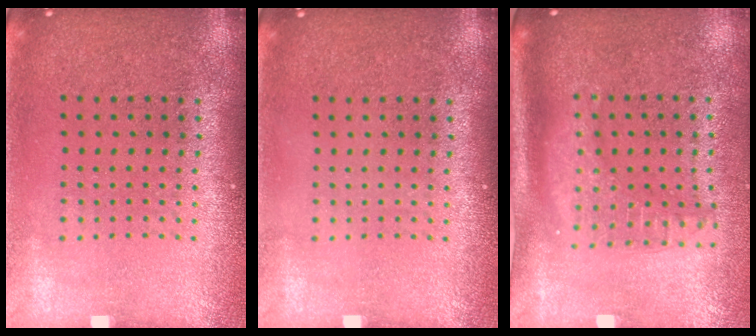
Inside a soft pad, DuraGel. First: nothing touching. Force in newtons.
{"total": 0.0}
{"total": 2.0, "press": 1.5, "slide": 1.3}